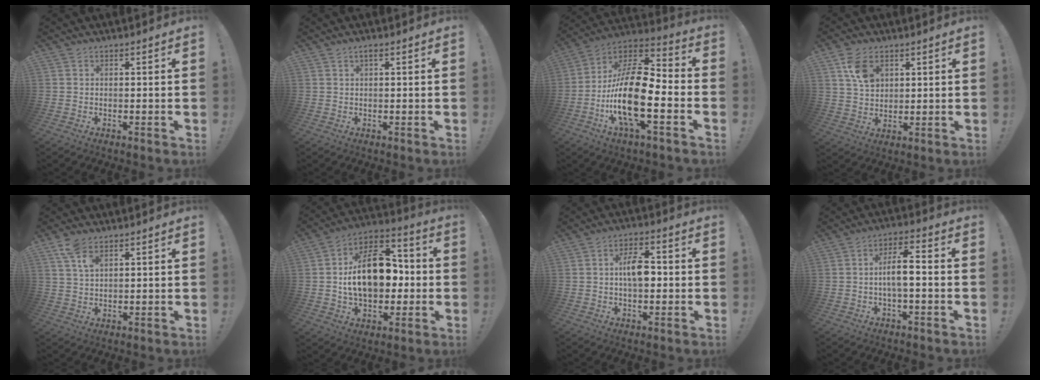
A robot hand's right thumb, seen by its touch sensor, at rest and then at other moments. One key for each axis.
{"total": 1.1, "fx": 0.5, "fy": 0.1, "fz": 0.9, "tx": -0.019, "ty": 0.002, "tz": 0.008}
{"total": 21.9, "fx": -5.5, "fy": 8.5, "fz": 19.4, "tx": -0.382, "ty": 0.018, "tz": -0.094}
{"total": 8.3, "fx": 3.7, "fy": 5.8, "fz": 4.7, "tx": -0.068, "ty": -0.009, "tz": 0.071}
{"total": 6.2, "fx": 3.9, "fy": 2.5, "fz": 4.2, "tx": -0.074, "ty": -0.015, "tz": 0.071}
{"total": 19.9, "fx": 0.2, "fy": 12.8, "fz": 15.2, "tx": -0.247, "ty": 0.014, "tz": 0.009}
{"total": 8.2, "fx": -0.1, "fy": 4.3, "fz": 7.0, "tx": -0.109, "ty": 0.008, "tz": -0.006}
{"total": 7.4, "fx": -0.7, "fy": 2.2, "fz": 7.1, "tx": -0.120, "ty": 0.007, "tz": -0.016}